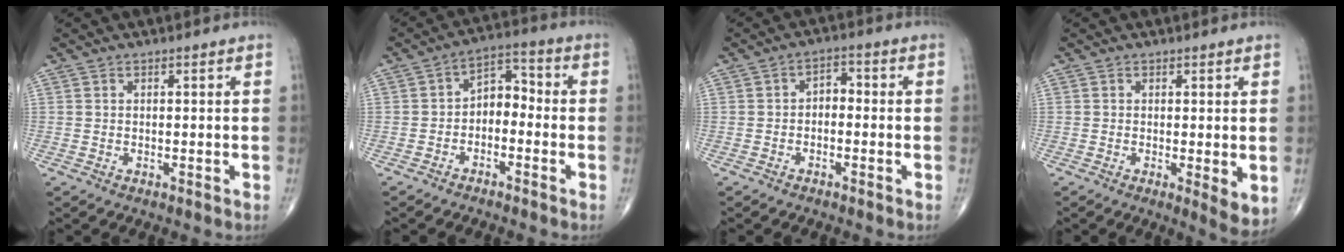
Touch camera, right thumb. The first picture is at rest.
{"total": 6.3, "force": [-2.0, 4.1, 4.3], "torque": [-0.050, 0.042, -0.046]}
{"total": 3.1, "force": [-0.7, 2.0, 2.2], "torque": [-0.023, 0.020, -0.022]}
{"total": 4.3, "force": [-0.4, 1.1, 4.2], "torque": [-0.060, -0.014, -0.008]}